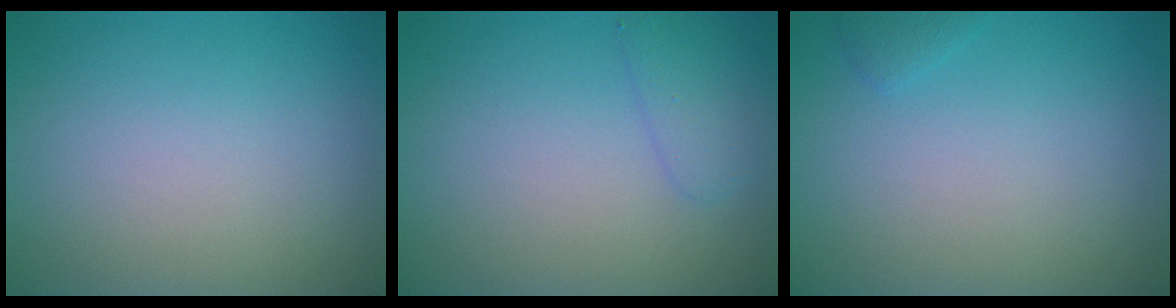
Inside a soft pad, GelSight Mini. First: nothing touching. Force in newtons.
{"total": 1.7, "press": 1.7, "slide": 0.1}
{"total": 0.7, "press": 0.7, "slide": 0.1}